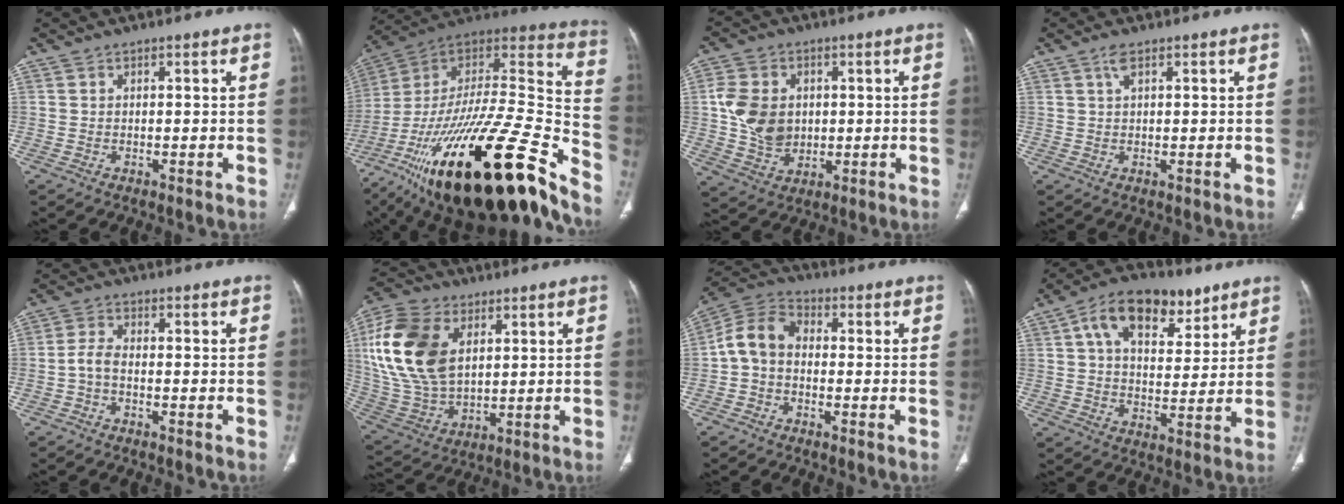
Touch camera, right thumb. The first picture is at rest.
{"total": 40.6, "force": [-25.3, 10.7, 30.0], "torque": [-0.453, 0.033, -0.412]}
{"total": 10.9, "force": [0.9, 8.6, 6.6], "torque": [-0.106, -0.001, 0.024]}
{"total": 2.2, "force": [1.1, 0.7, 1.7], "torque": [-0.039, 0.000, 0.024]}
{"total": 3.0, "force": [-1.1, 1.3, 2.5], "torque": [-0.056, 0.010, -0.029]}
{"total": 20.1, "force": [5.7, 12.7, 14.6], "torque": [-0.292, -0.012, 0.112]}
{"total": 7.8, "force": [-0.9, 5.6, 5.3], "torque": [-0.091, 0.027, -0.033]}
{"total": 14.9, "force": [7.7, 8.5, 9.6], "torque": [-0.119, -0.011, 0.126]}